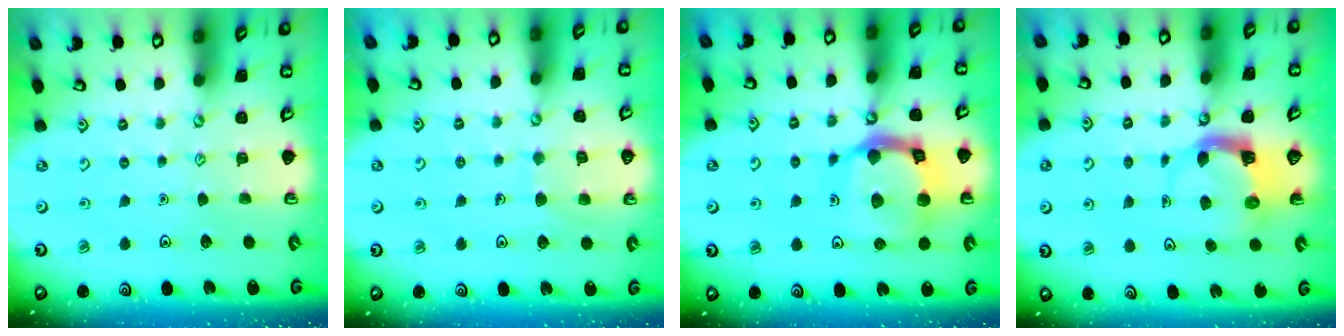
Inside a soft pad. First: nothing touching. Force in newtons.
{"total": 6.0, "press": 6.0, "slide": 0.5}
{"total": 17.6, "press": 17.5, "slide": 2.1}
{"total": 4.2, "press": 4.2, "slide": 0.2}